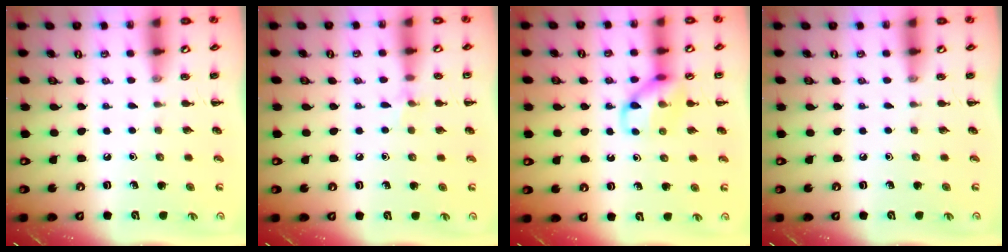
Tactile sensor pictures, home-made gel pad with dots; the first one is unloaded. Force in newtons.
{"total": 5.3, "press": 5.0, "slide": 1.8}
{"total": 10.4, "press": 10.3, "slide": 1.5}
{"total": 0.0}